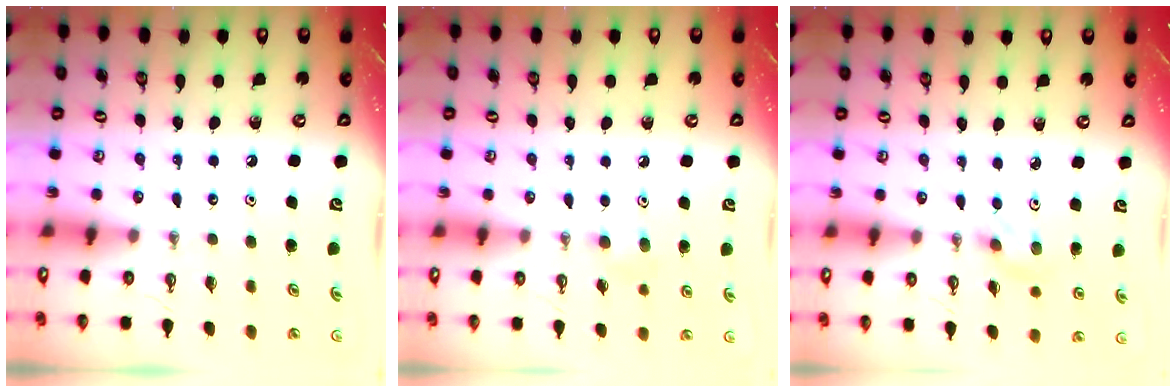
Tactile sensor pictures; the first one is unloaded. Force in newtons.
{"total": 5.2, "press": 5.1, "slide": 0.8}
{"total": 3.3, "press": 3.0, "slide": 1.4}